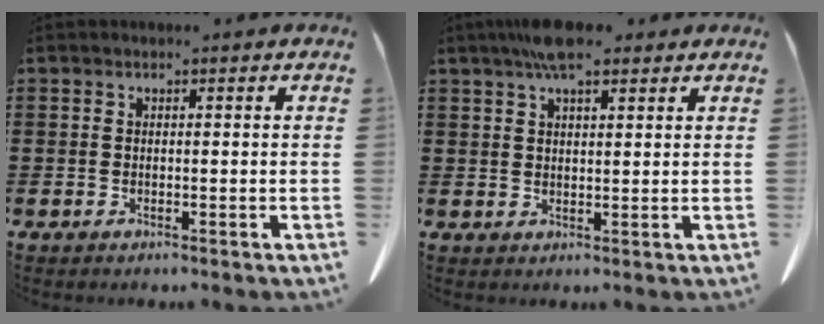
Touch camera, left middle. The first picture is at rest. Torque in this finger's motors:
{"motor_torque": [1.21, -0.54, 0.40, 0.10]}